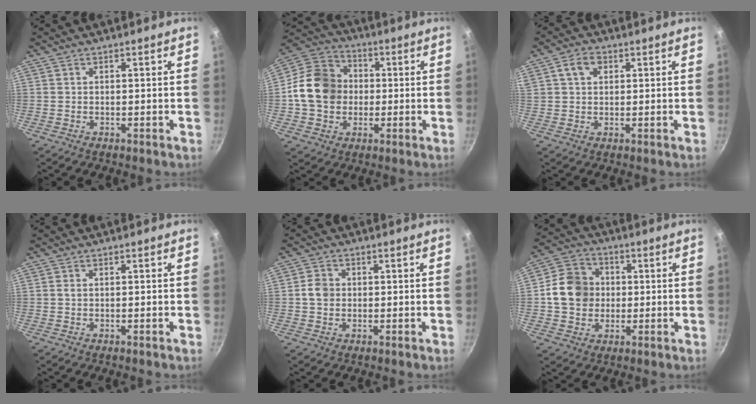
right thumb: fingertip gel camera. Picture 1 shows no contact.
{"total": 14.3, "force": [-0.3, 12.1, 7.7], "torque": [-0.109, 0.026, -0.020]}
{"total": 4.8, "force": [1.7, 3.4, 2.9], "torque": [-0.038, 0.005, 0.027]}
{"total": 0.7, "force": [-0.2, 0.1, 0.6], "torque": [-0.019, 0.003, -0.005]}
{"total": 3.5, "force": [0.0, 3.0, 1.9], "torque": [-0.023, 0.009, -0.006]}
{"total": 11.3, "force": [0.3, 9.8, 5.5], "torque": [-0.070, 0.016, -0.006]}